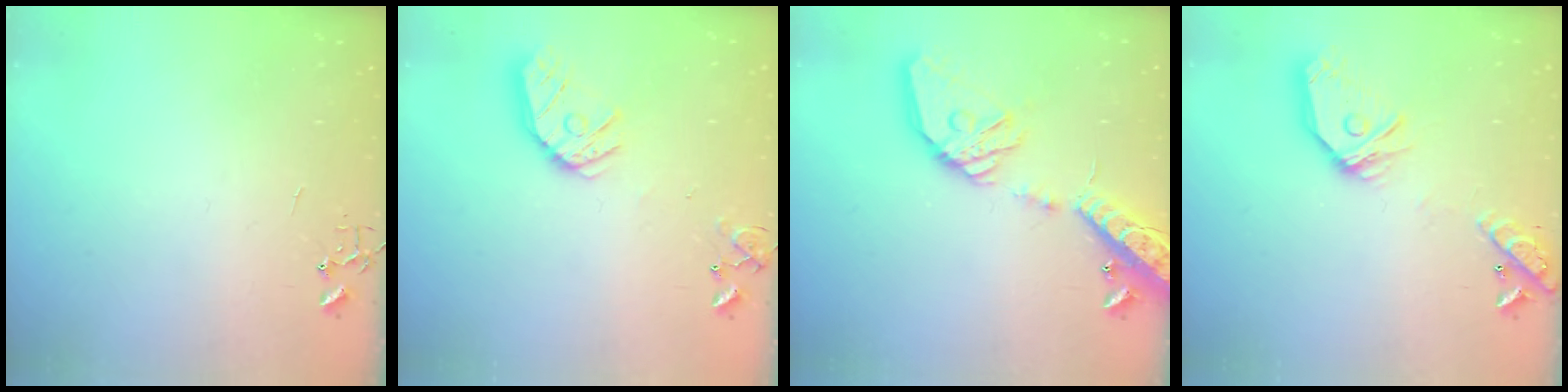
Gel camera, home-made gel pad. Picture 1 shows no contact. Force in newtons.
{"total": 14.4, "press": 14.3, "slide": 1.9}
{"total": 21.3, "press": 20.9, "slide": 3.7}
{"total": 18.6, "press": 18.4, "slide": 2.5}